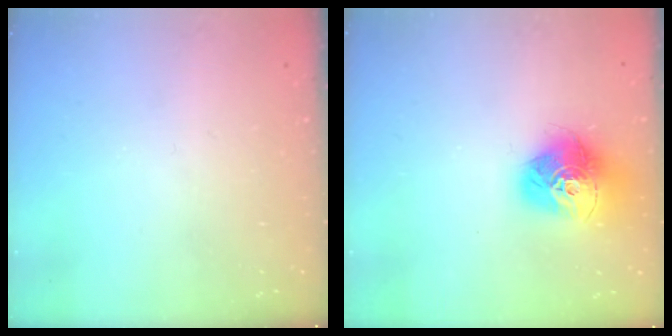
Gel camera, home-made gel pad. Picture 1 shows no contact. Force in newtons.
{"total": 17.0, "press": 16.9, "slide": 1.5}